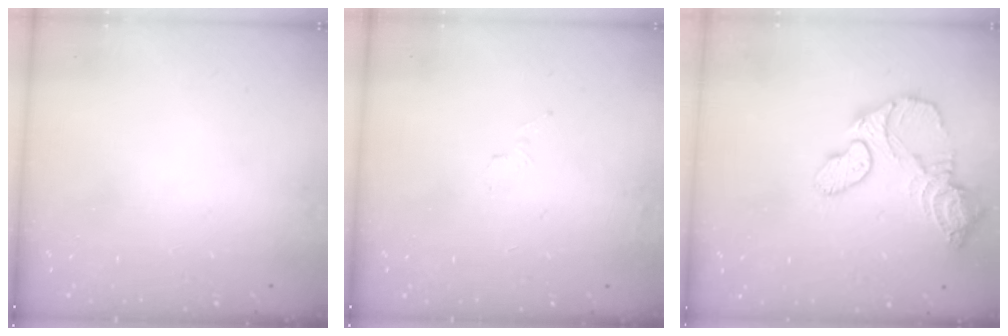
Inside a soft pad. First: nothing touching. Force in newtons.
{"total": 4.3, "press": 3.9, "slide": 1.8}
{"total": 12.2, "press": 12.2, "slide": 1.1}